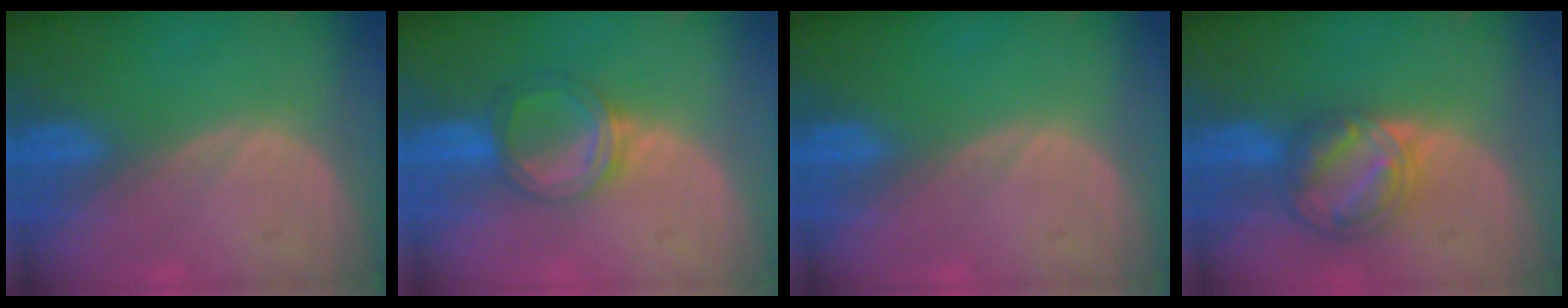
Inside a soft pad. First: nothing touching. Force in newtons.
{"total": 5.4, "press": 5.1, "slide": 1.7}
{"total": 0.0}
{"total": 8.0, "press": 6.8, "slide": 4.2}